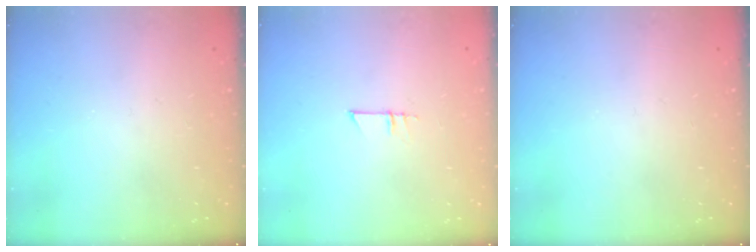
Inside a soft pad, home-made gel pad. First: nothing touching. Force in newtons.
{"total": 4.6, "press": 4.6, "slide": 0.4}
{"total": 0.0}